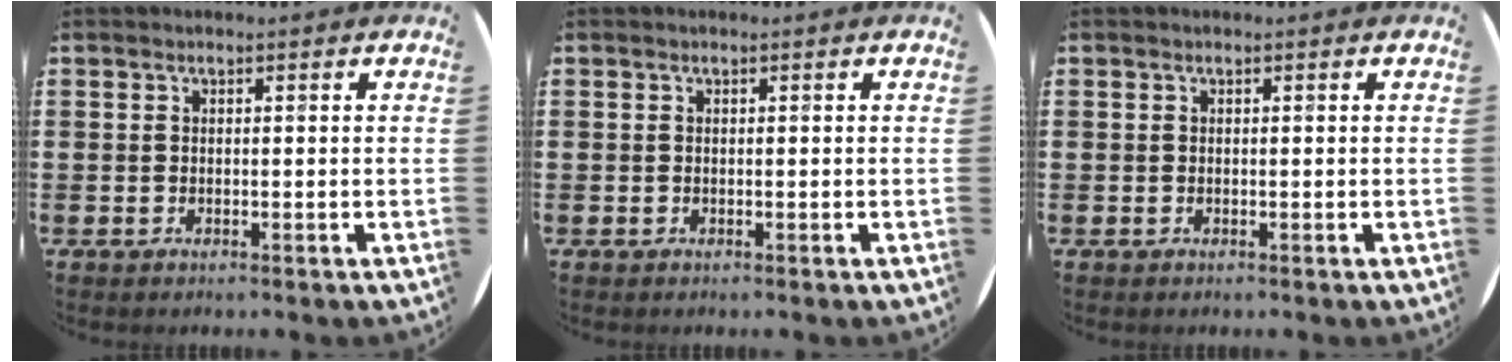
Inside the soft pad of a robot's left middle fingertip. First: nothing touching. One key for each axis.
{"total": 0.0}
{"total": 0.0}